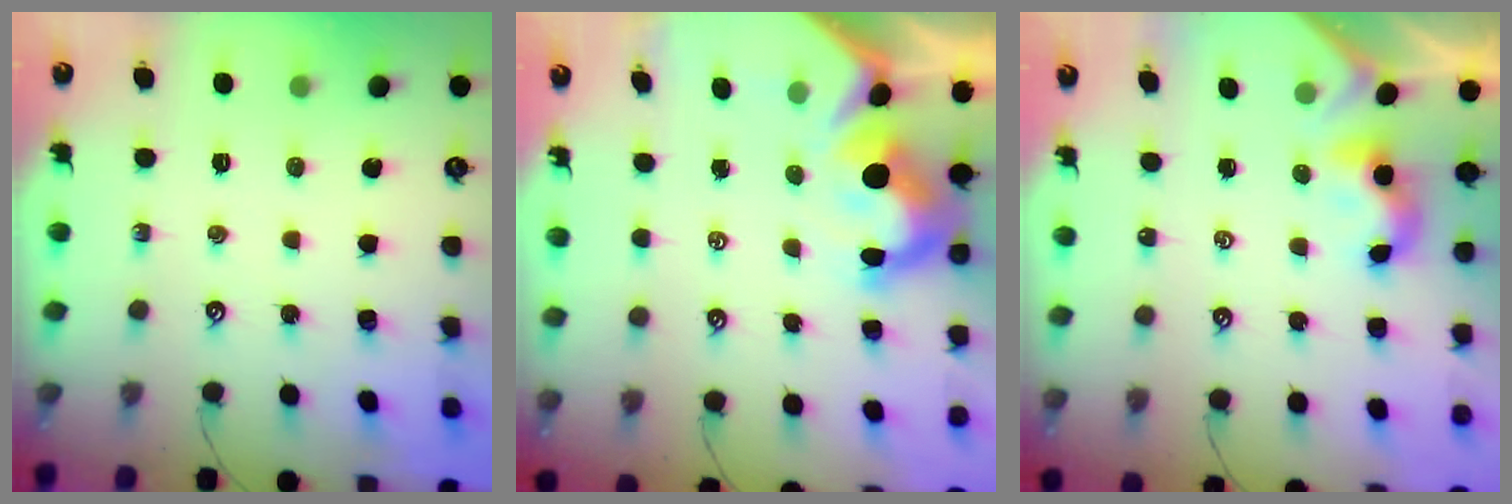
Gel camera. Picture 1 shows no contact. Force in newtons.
{"total": 11.7, "press": 11.6, "slide": 1.7}
{"total": 2.0, "press": 2.0, "slide": 0.3}